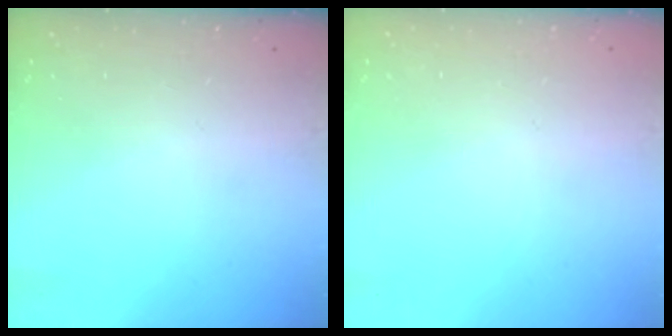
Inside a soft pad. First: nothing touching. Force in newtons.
{"total": 2.6, "press": 2.6, "slide": 0.2}